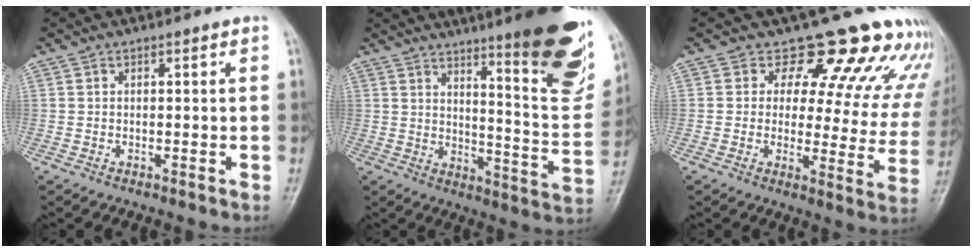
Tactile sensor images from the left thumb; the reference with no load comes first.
{"total": 23.3, "force": [14.0, 4.3, 18.2], "torque": [-0.214, -0.080, 0.194]}
{"total": 16.9, "force": [14.6, 6.3, 5.7], "torque": [-0.009, -0.104, 0.148]}